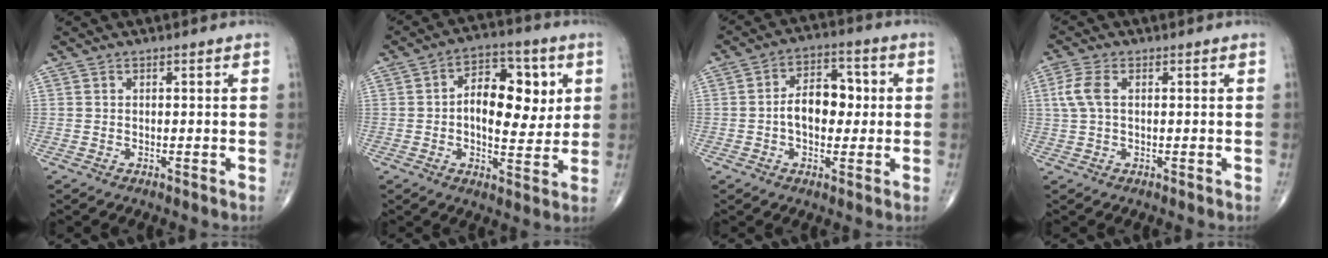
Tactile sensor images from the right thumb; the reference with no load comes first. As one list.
[{"total": 13.2, "force": [1.9, 7.6, 10.6], "torque": [-0.117, 0.006, 0.022]}, {"total": 9.1, "force": [-0.1, 5.8, 6.9], "torque": [-0.087, 0.022, -0.010]}, {"total": 4.6, "force": [0.8, 2.5, 3.8], "torque": [-0.103, 0.013, 0.013]}]